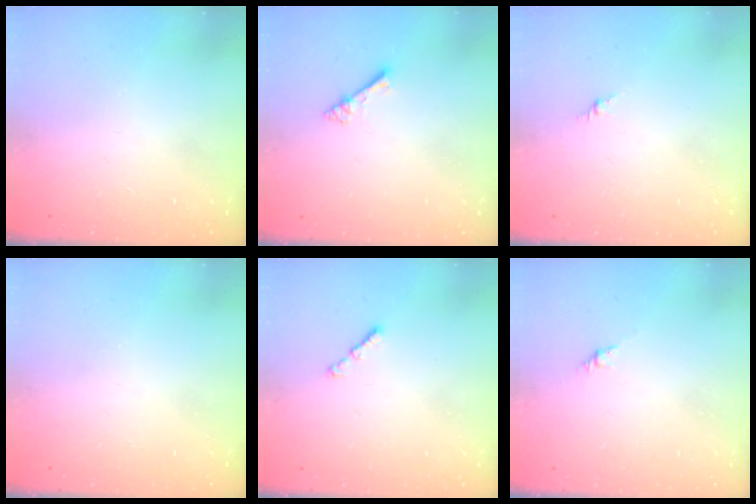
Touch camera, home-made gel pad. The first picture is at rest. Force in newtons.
{"total": 2.7, "press": 2.7, "slide": 0.2}
{"total": 0.0}
{"total": 0.0}
{"total": 1.0, "press": 0.9, "slide": 0.5}
{"total": 3.0, "press": 2.9, "slide": 0.7}